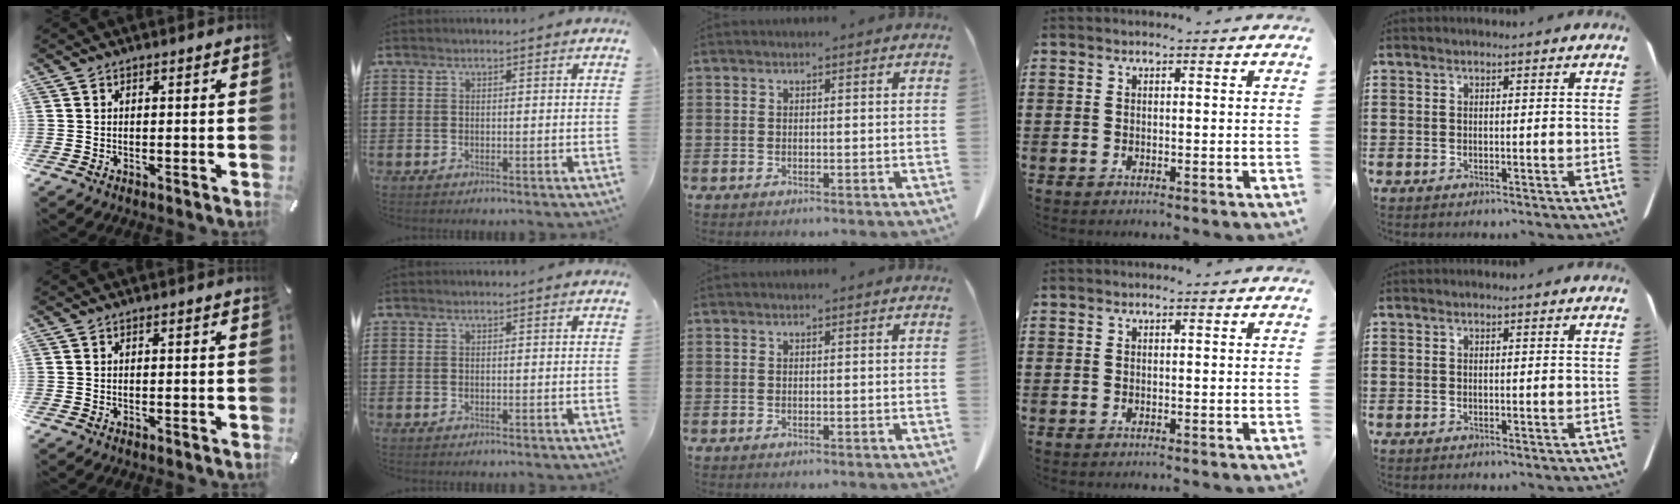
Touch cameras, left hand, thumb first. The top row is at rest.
{}